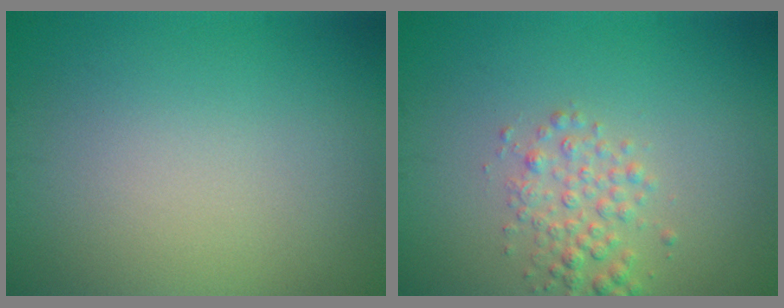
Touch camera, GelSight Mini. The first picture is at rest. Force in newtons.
{"total": 2.4, "press": 2.4, "slide": 0.1}